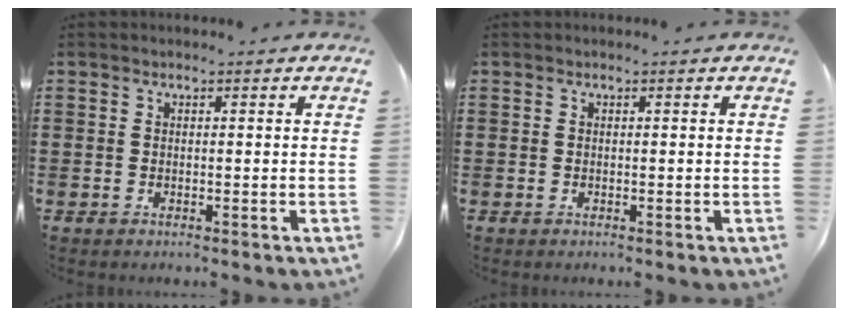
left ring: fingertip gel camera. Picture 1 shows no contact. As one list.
[{"total": 0.0}]